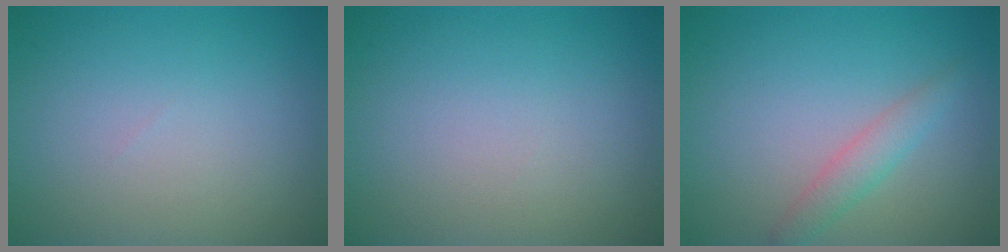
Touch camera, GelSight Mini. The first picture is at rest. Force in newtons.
{"total": 0.0}
{"total": 2.0, "press": 2.0, "slide": 0.0}